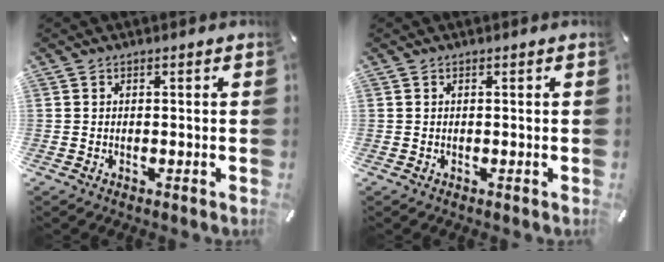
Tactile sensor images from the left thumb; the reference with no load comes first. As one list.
[{"total": 0.0}]